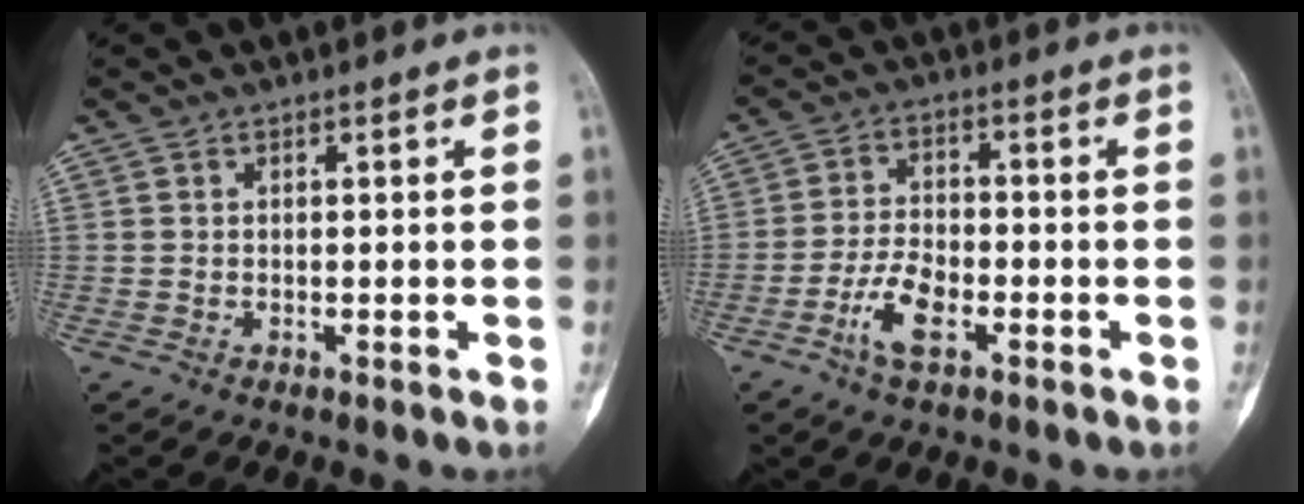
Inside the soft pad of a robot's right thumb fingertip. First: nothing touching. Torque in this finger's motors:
{"motor_torque": [0.23, 0.98, -0.09, 0.09, 0.02]}